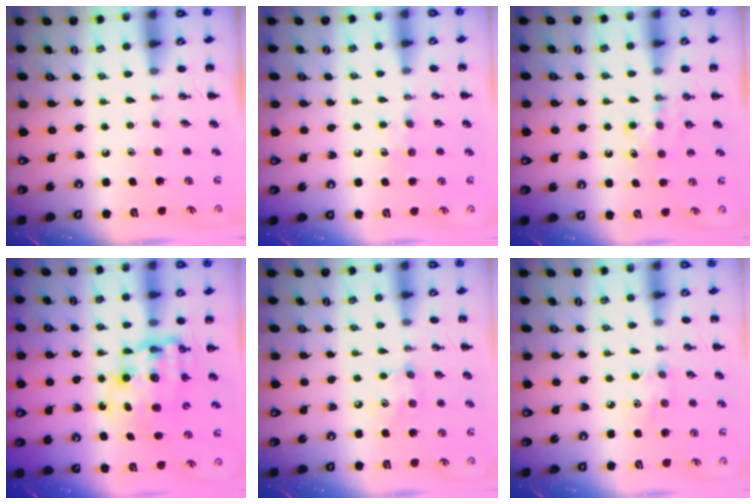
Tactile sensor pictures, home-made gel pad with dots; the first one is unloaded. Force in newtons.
{"total": 4.7, "press": 4.5, "slide": 1.4}
{"total": 4.9, "press": 4.7, "slide": 1.5}
{"total": 11.0, "press": 10.7, "slide": 2.5}
{"total": 3.8, "press": 3.7, "slide": 0.9}
{"total": 3.5, "press": 3.4, "slide": 0.9}